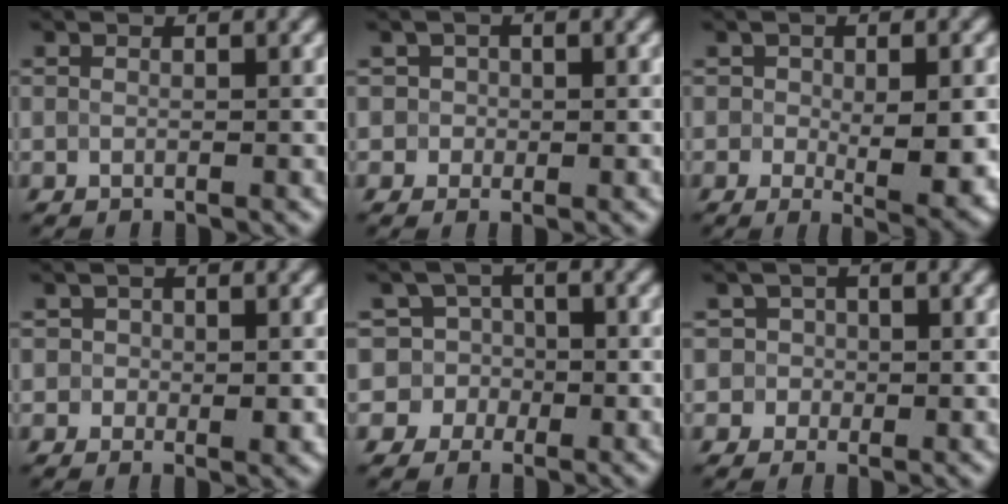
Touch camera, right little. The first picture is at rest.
{"total": 0.8, "force": [0.0, 0.8, -0.2], "torque": [0.016, 0.003, 0.006]}
{"total": 5.6, "force": [-0.9, 2.5, 4.9], "torque": [-0.071, -0.010, 0.000]}
{"total": 1.4, "force": [-0.2, 1.0, 0.9], "torque": [-0.007, 0.001, 0.000]}
{"total": 4.1, "force": [-0.8, 4.0, 0.1], "torque": [0.028, 0.031, -0.038]}
{"total": 1.4, "force": [0.1, 1.4, 0.0], "torque": [0.021, 0.008, 0.005]}